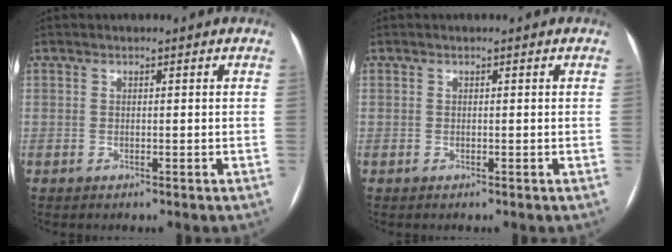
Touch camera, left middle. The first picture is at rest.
{"total": 0.0}